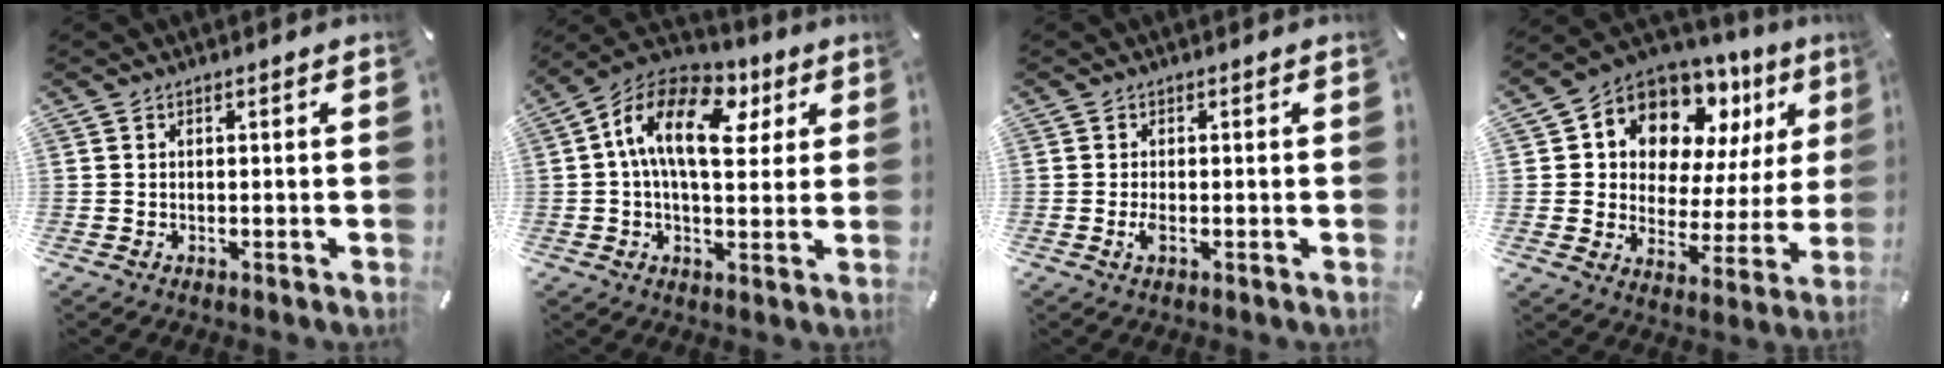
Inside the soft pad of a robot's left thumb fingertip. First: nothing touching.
{"total": 16.2, "force": [4.3, 9.1, 12.7], "torque": [-0.225, -0.008, 0.070]}
{"total": 1.7, "force": [-0.4, 0.4, 1.6], "torque": [-0.045, -0.008, -0.011]}
{"total": 11.6, "force": [8.5, 7.1, 3.3], "torque": [-0.068, -0.081, 0.156]}